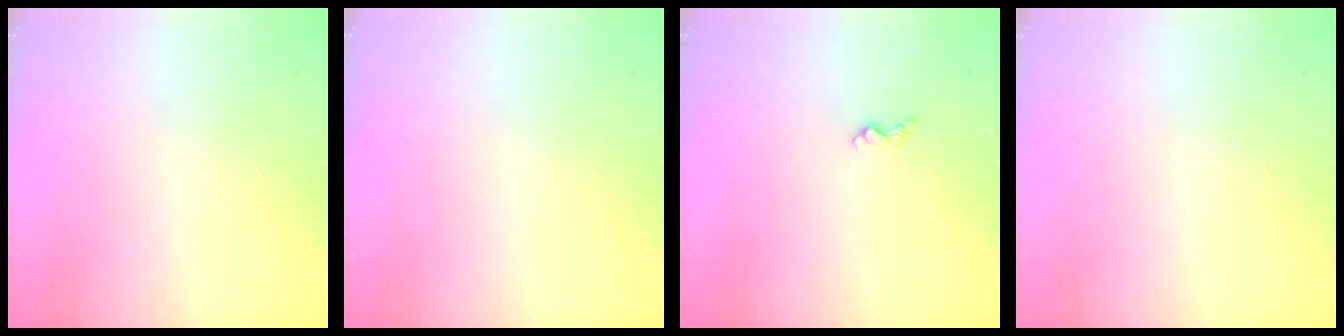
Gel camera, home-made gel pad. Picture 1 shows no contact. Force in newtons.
{"total": 0.0}
{"total": 3.6, "press": 3.6, "slide": 0.5}
{"total": 0.0}